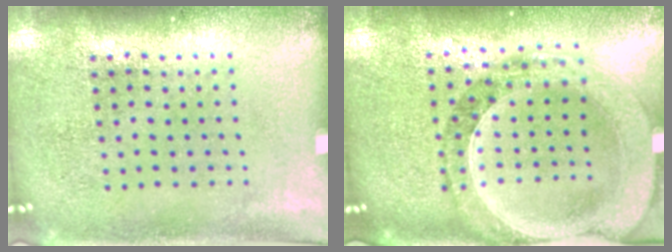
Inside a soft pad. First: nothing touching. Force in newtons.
{"total": 1.5, "press": 1.5, "slide": 0.3}